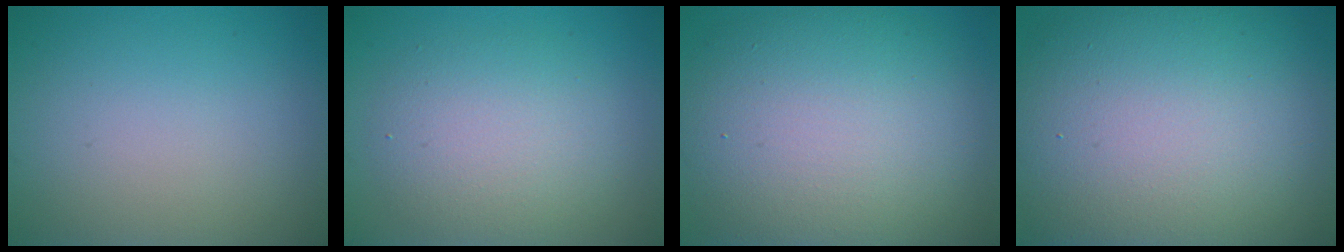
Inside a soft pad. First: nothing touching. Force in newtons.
{"total": 5.0, "press": 5.0, "slide": 0.4}
{"total": 12.7, "press": 12.6, "slide": 0.8}
{"total": 17.1, "press": 17.1, "slide": 0.8}